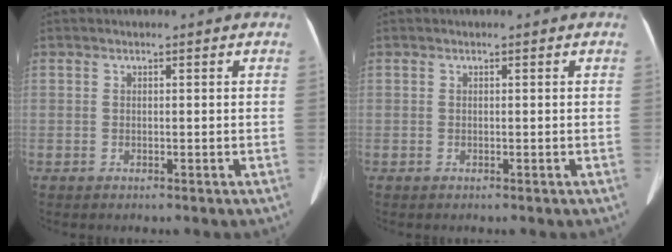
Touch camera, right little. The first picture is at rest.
{"total": 0.0}